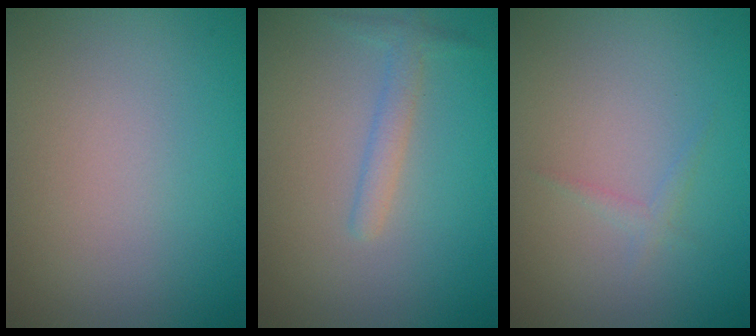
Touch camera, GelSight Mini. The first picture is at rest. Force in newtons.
{"total": 1.6, "press": 1.6, "slide": 0.1}
{"total": 0.8, "press": 0.8, "slide": 0.1}